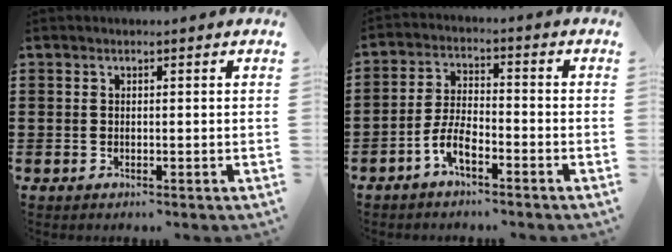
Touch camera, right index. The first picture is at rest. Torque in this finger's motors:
{"motor_torque": [1.11, 1.03, 0.39, 0.11]}